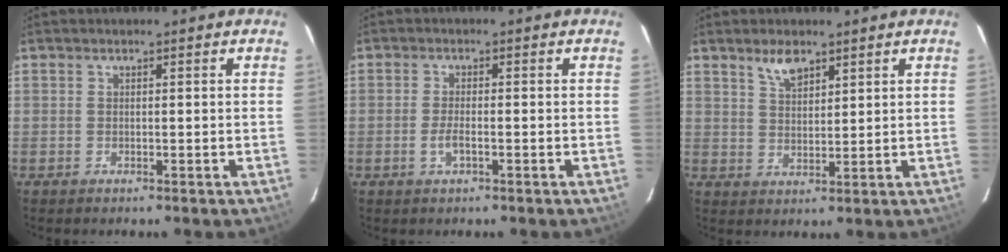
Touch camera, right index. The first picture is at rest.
{"total": 2.8, "force": [-1.0, 0.8, 2.5], "torque": [-0.052, -0.002, -0.020]}
{"total": 4.4, "force": [3.2, 1.8, 2.4], "torque": [-0.042, 0.003, 0.061]}